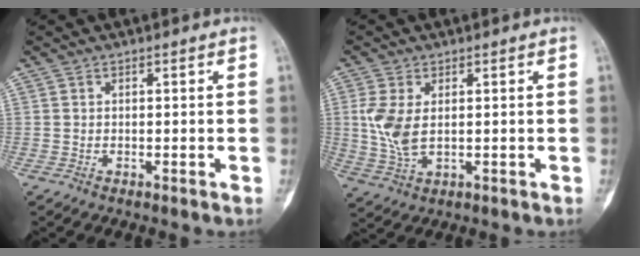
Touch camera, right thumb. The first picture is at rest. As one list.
[{"total": 6.8, "force": [0.8, 3.7, 5.6], "torque": [-0.131, -0.004, 0.023]}]